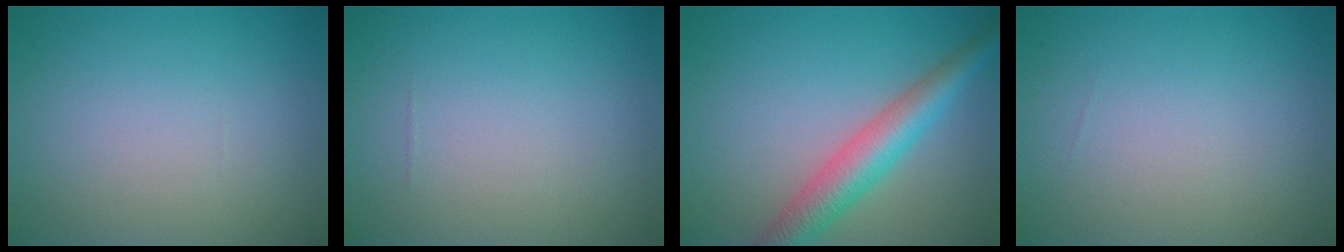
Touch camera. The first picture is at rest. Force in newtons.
{"total": 0.0}
{"total": 5.0, "press": 5.0, "slide": 0.1}
{"total": 0.0}